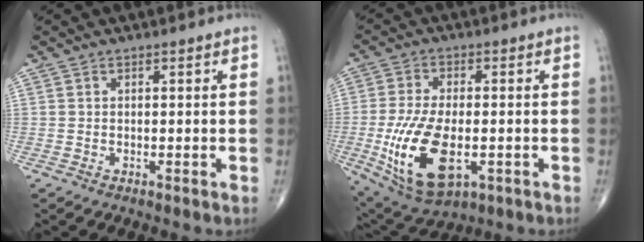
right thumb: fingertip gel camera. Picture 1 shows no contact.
{"total": 15.8, "force": [-3.7, 8.0, 13.2], "torque": [-0.257, -0.005, -0.048]}